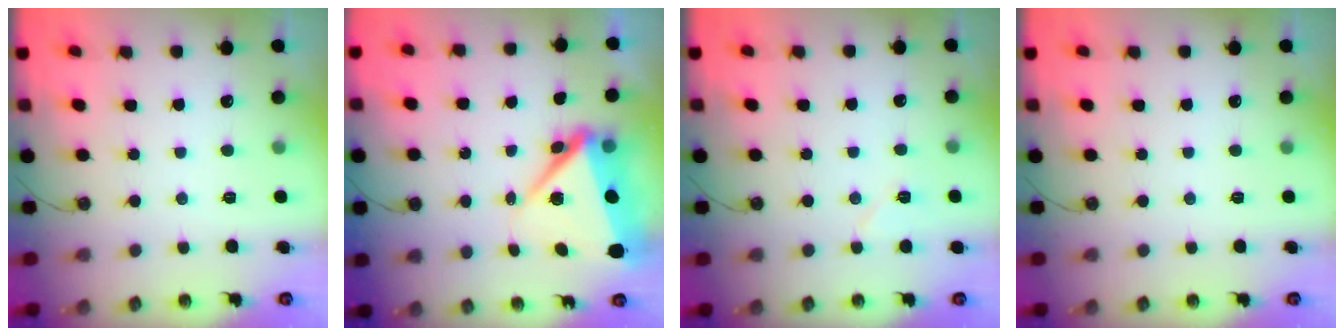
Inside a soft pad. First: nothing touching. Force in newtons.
{"total": 10.0, "press": 9.9, "slide": 1.6}
{"total": 6.3, "press": 5.7, "slide": 2.7}
{"total": 0.0}